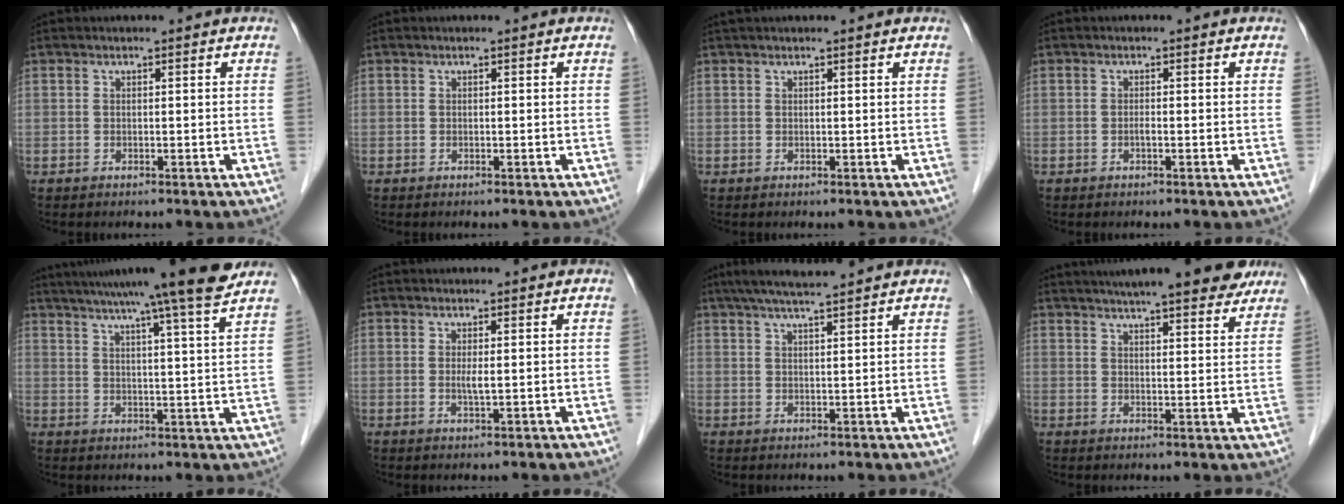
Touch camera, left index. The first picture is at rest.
{"total": 0.0}
{"total": 3.1, "force": [2.8, 0.1, 1.5], "torque": [-0.018, 0.032, 0.039]}
{"total": 0.6, "force": [-0.3, 0.1, 0.6], "torque": [-0.012, 0.000, -0.005]}
{"total": 16.5, "force": [13.8, -1.6, 8.9], "torque": [-0.148, -0.001, 0.183]}
{"total": 1.4, "force": [0.2, 0.1, 1.4], "torque": [-0.034, -0.003, 0.005]}
{"total": 8.4, "force": [7.1, -0.1, 4.4], "torque": [-0.073, 0.031, 0.107]}
{"total": 19.2, "force": [16.3, 3.1, 9.6], "torque": [-0.140, 0.028, 0.209]}